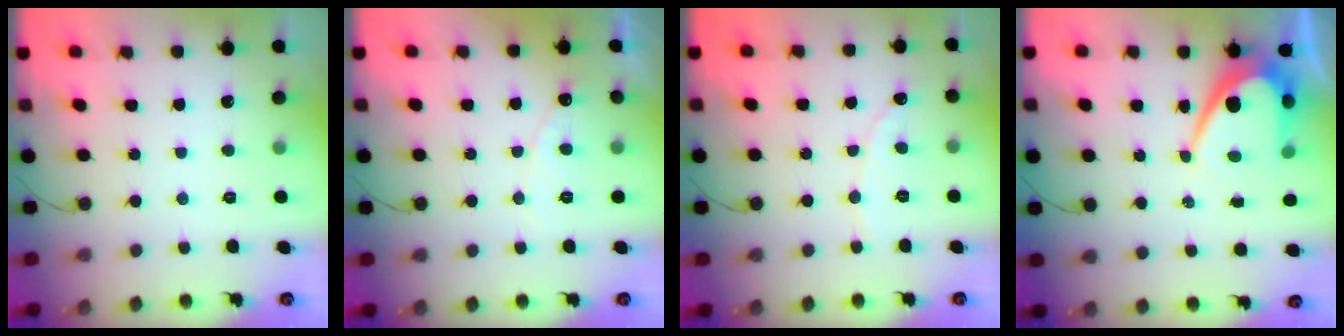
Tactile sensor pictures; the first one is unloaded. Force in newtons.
{"total": 5.4, "press": 5.4, "slide": 0.4}
{"total": 2.3, "press": 2.3, "slide": 0.2}
{"total": 10.3, "press": 10.3, "slide": 0.8}